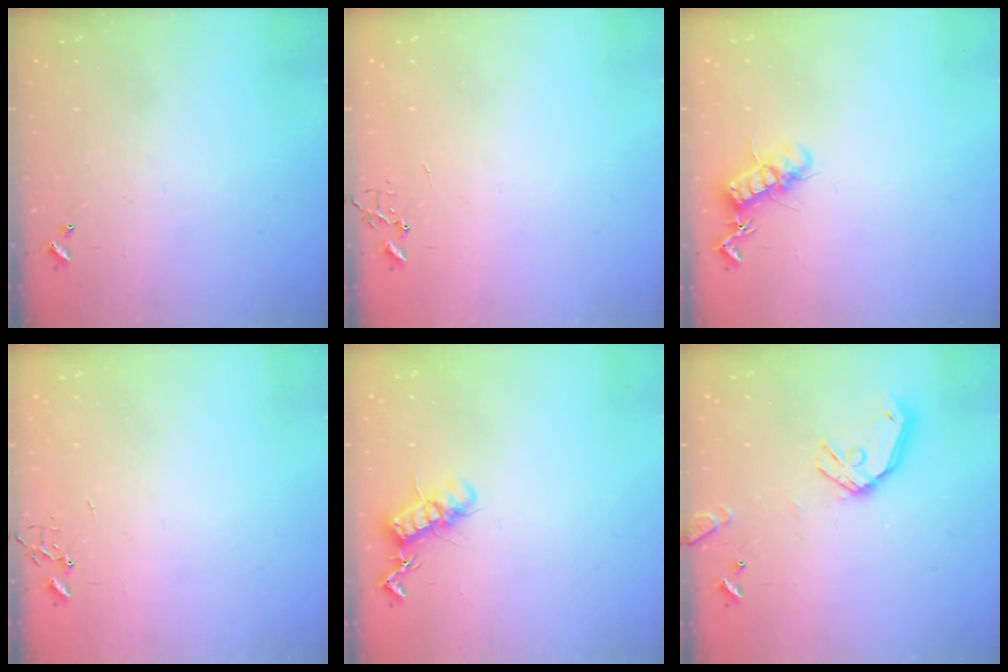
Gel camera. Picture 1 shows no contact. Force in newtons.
{"total": 0.0}
{"total": 12.5, "press": 12.5, "slide": 0.4}
{"total": 0.0}
{"total": 12.5, "press": 12.5, "slide": 0.6}
{"total": 14.4, "press": 14.2, "slide": 2.1}